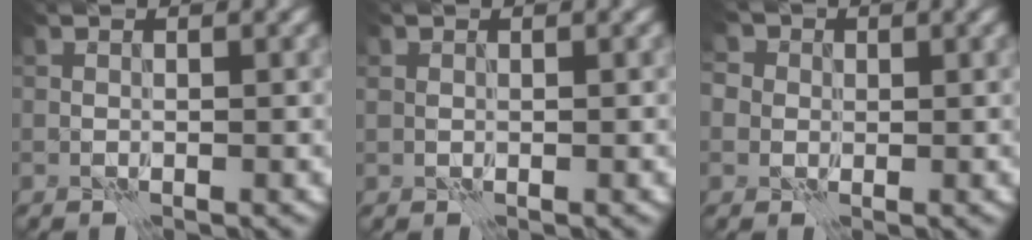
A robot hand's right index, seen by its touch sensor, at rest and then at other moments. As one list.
[{"total": 0.6, "force": [0.0, 0.6, -0.1], "torque": [-0.001, -0.003, -0.002]}, {"total": 6.8, "force": [2.4, 5.8, 2.7], "torque": [-0.058, 0.029, 0.004]}]